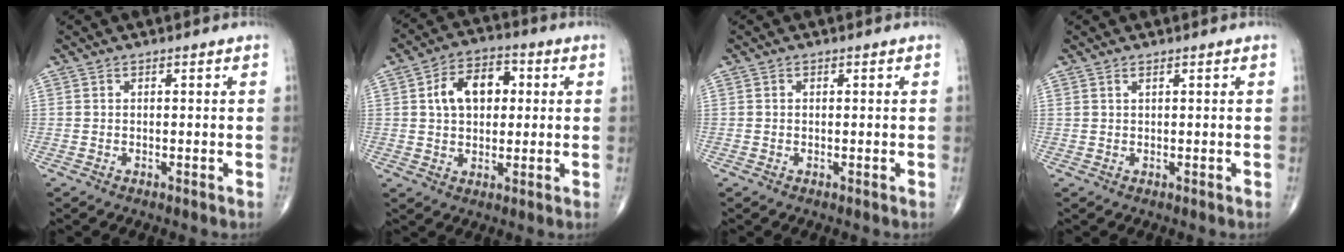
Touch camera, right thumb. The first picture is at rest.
{"total": 10.7, "force": [2.2, 6.9, 7.8], "torque": [-0.114, 0.013, 0.032]}
{"total": 0.0}
{"total": 0.6, "force": [0.4, 0.1, 0.4], "torque": [-0.010, 0.002, 0.011]}